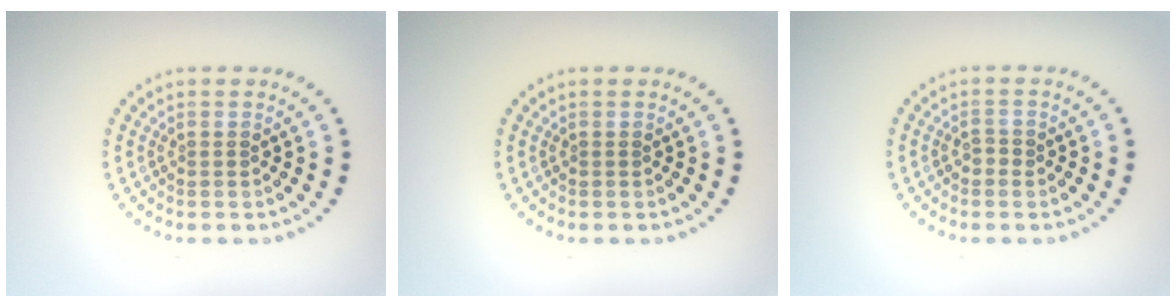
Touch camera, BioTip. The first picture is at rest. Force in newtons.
{"total": 0.0}
{"total": 0.9, "press": 0.9, "slide": 0.3}